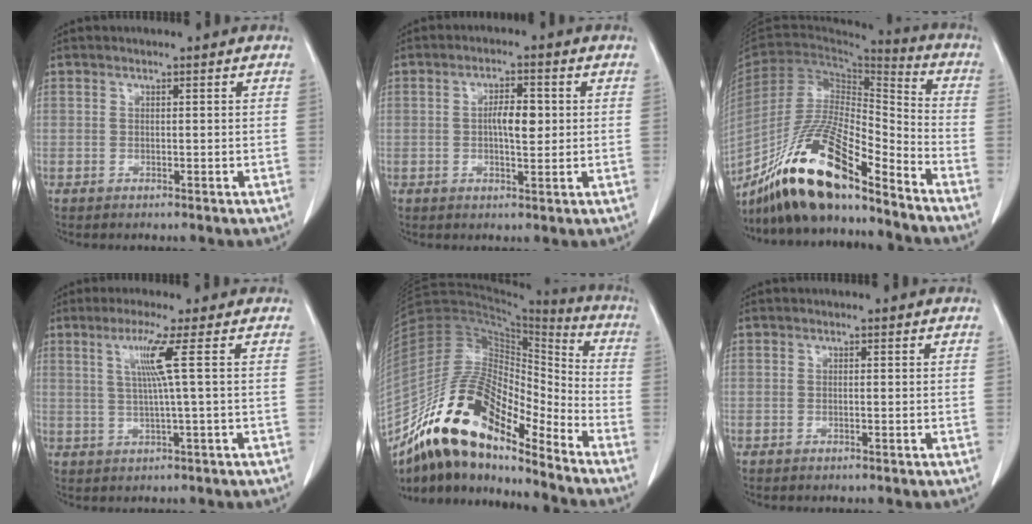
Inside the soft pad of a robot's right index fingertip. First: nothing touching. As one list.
[{"total": 4.4, "force": [0.2, 1.5, 4.2], "torque": [-0.075, 0.007, 0.003]}, {"total": 19.3, "force": [-14.8, 3.2, 11.9], "torque": [-0.239, -0.012, -0.272]}, {"total": 5.2, "force": [1.8, -1.8, 4.5], "torque": [-0.092, -0.007, 0.040]}, {"total": 20.5, "force": [-14.9, 6.0, 12.7], "torque": [-0.242, 0.027, -0.266]}, {"total": 0.0}]